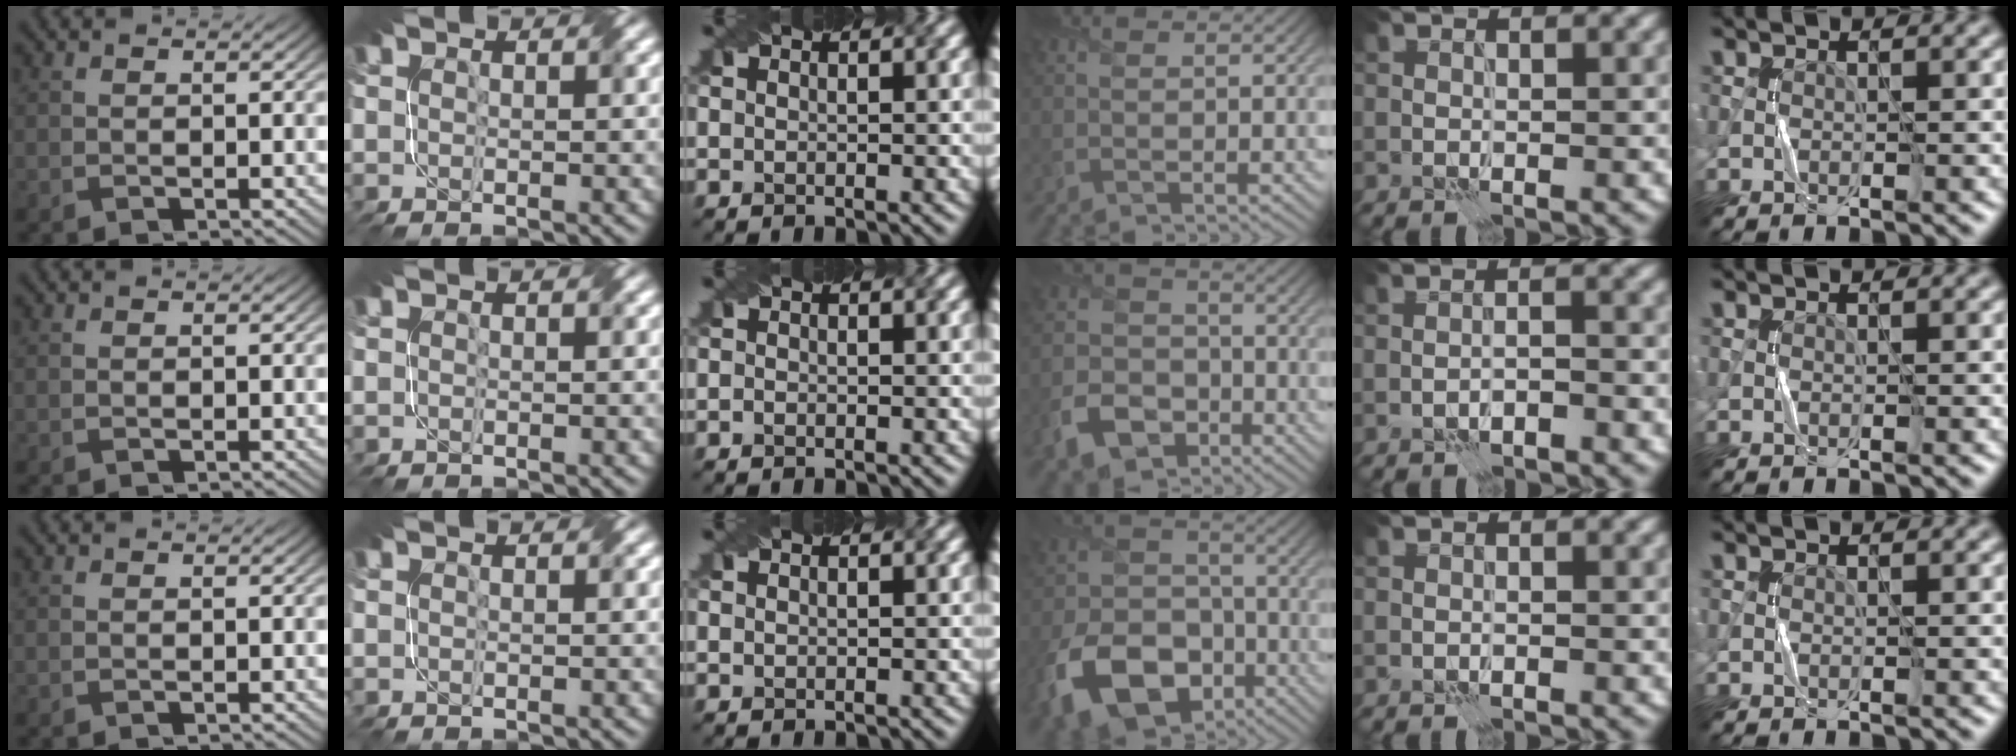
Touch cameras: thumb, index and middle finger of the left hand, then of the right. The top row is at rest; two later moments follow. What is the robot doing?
{"motion": "fold", "object": "napkin"}